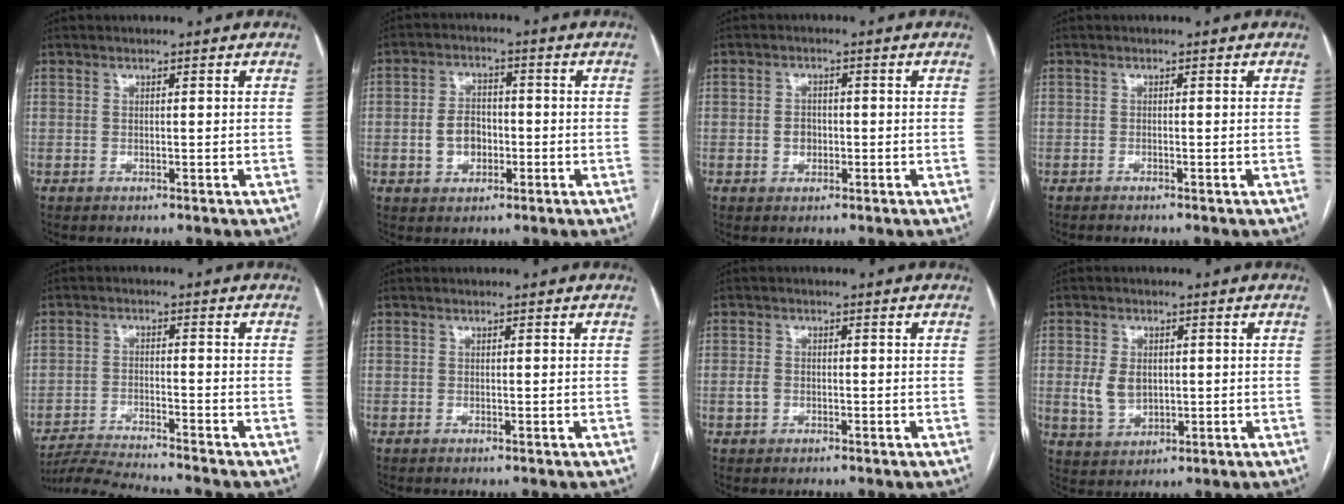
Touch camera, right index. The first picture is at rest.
{"total": 6.6, "force": [-1.4, 4.6, 4.6], "torque": [-0.092, 0.013, -0.022]}
{"total": 2.4, "force": [-0.4, 2.0, 1.3], "torque": [-0.017, 0.005, -0.004]}
{"total": 0.7, "force": [-0.6, 0.0, 0.3], "torque": [-0.005, -0.001, -0.011]}
{"total": 8.6, "force": [-8.2, -1.7, 2.2], "torque": [-0.032, -0.013, -0.147]}
{"total": 0.0}
{"total": 1.8, "force": [-0.5, 1.4, 0.9], "torque": [-0.021, 0.004, -0.008]}
{"total": 5.5, "force": [0.3, 4.0, 3.8], "torque": [-0.081, 0.006, 0.018]}